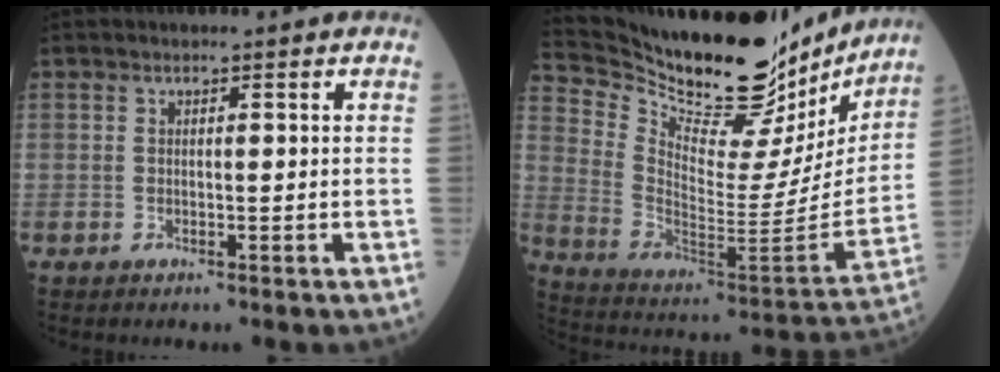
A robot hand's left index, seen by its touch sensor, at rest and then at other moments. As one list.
[{"total": 28.6, "force": [25.2, 7.7, 11.2], "torque": [-0.194, -0.061, 0.361]}]